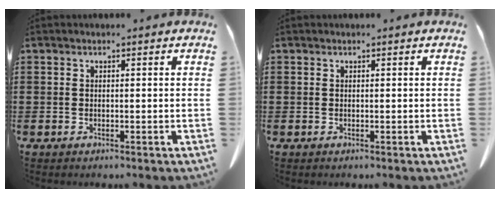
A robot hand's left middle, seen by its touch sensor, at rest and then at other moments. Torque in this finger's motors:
{"motor_torque": [-0.12, 0.08, 0.00, -0.01]}